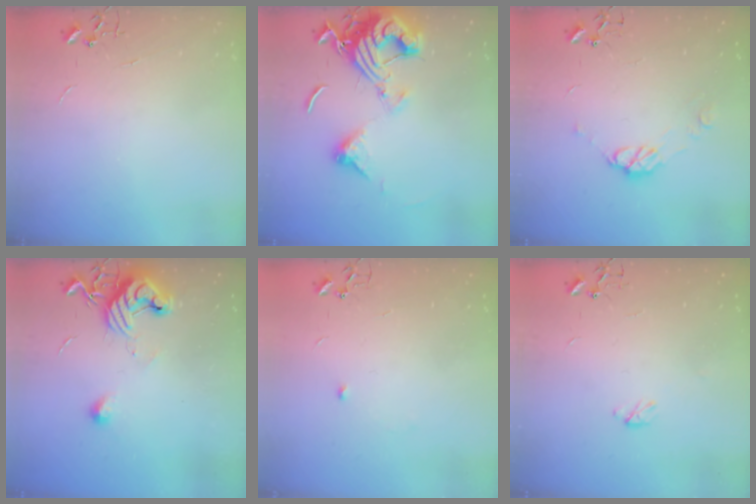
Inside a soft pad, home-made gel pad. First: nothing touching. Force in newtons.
{"total": 14.8, "press": 14.7, "slide": 1.5}
{"total": 7.4, "press": 7.4, "slide": 0.7}
{"total": 11.6, "press": 11.6, "slide": 0.5}
{"total": 3.9, "press": 3.8, "slide": 0.8}
{"total": 3.0, "press": 3.0, "slide": 0.5}